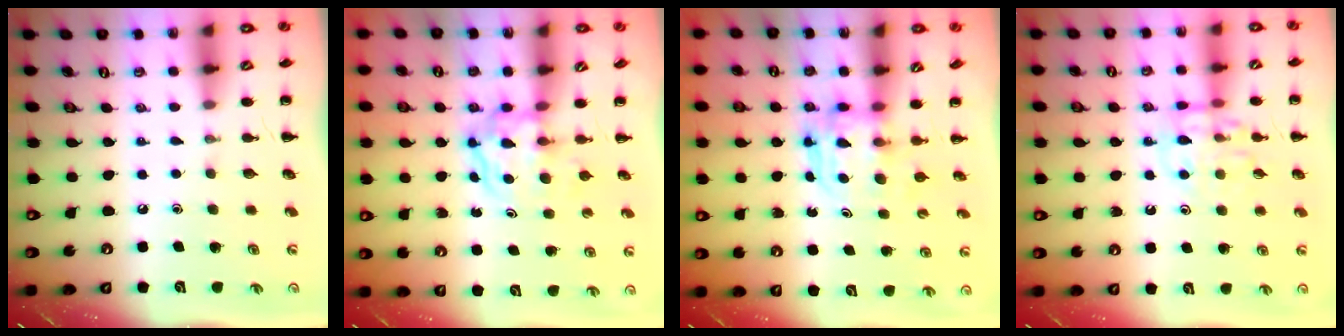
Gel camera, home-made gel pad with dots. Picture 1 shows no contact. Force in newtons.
{"total": 3.8, "press": 3.8, "slide": 0.5}
{"total": 3.6, "press": 3.6, "slide": 0.3}
{"total": 11.2, "press": 11.2, "slide": 1.2}